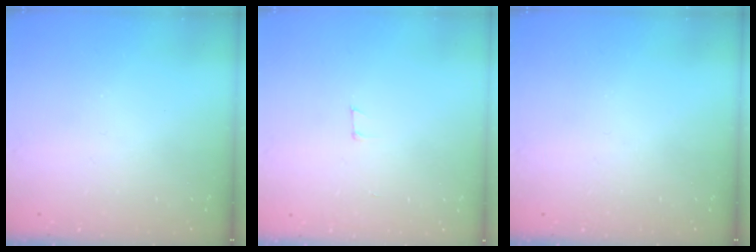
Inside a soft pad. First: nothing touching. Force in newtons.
{"total": 2.9, "press": 2.9, "slide": 0.2}
{"total": 0.0}